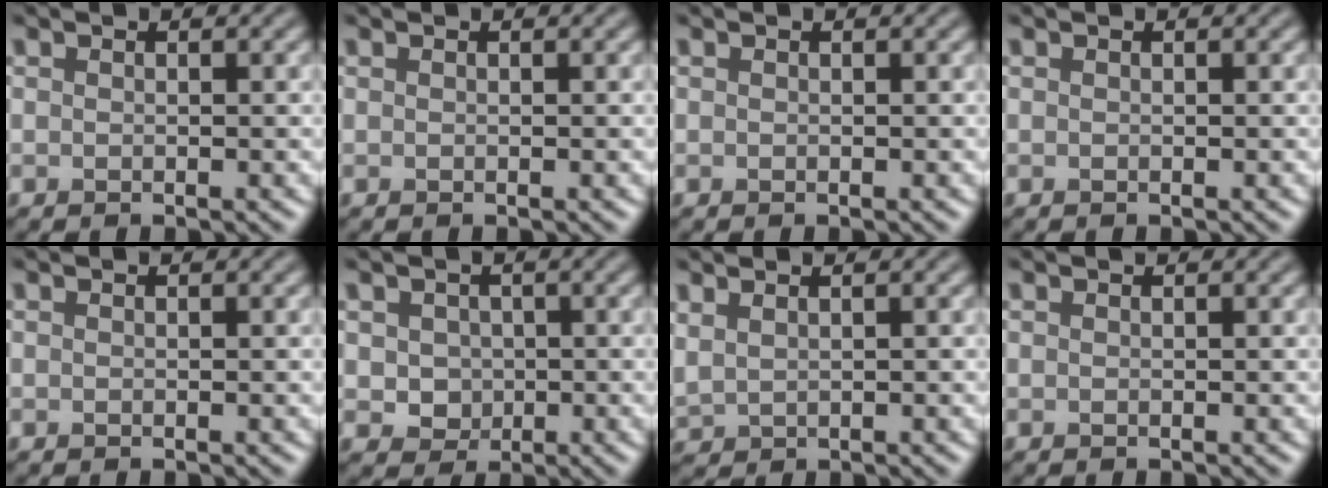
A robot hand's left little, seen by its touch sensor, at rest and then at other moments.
{"total": 0.0}
{"total": 0.0}
{"total": 0.0}
{"total": 0.0}
{"total": 2.5, "force": [0.3, 2.2, 1.1], "torque": [-0.018, 0.001, 0.003]}
{"total": 1.3, "force": [1.1, 0.5, 0.6], "torque": [-0.018, 0.002, 0.030]}
{"total": 0.0}